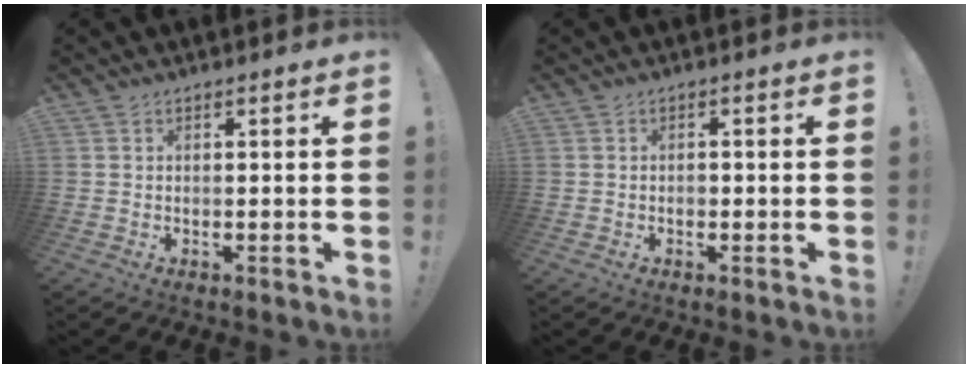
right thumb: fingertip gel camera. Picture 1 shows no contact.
{"total": 1.0, "force": [-0.6, 0.5, 0.5], "torque": [-0.009, 0.001, -0.011]}